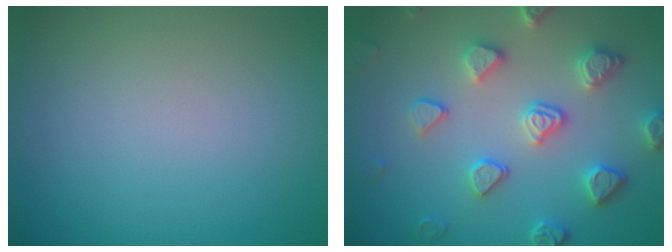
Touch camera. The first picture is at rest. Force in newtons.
{"total": 4.5, "press": 4.4, "slide": 1.0}